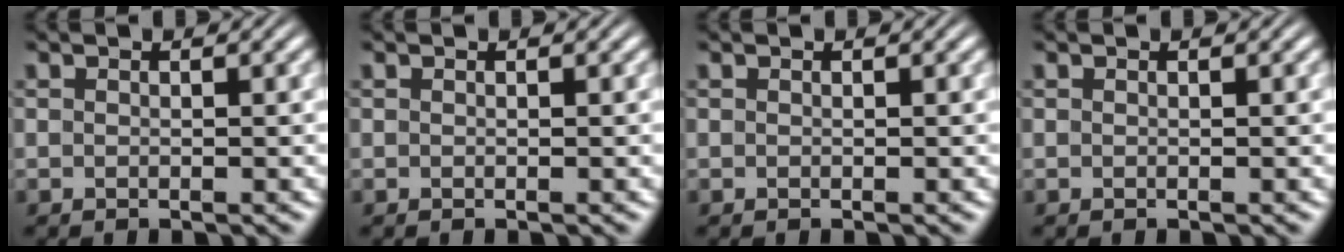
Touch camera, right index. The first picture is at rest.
{"total": 0.0}
{"total": 0.0}
{"total": 0.0}